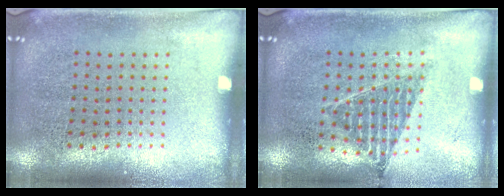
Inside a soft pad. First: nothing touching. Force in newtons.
{"total": 0.9, "press": 0.9, "slide": 0.2}